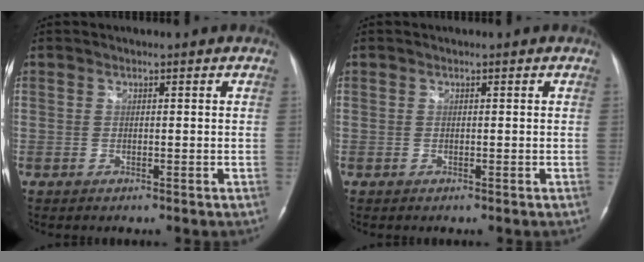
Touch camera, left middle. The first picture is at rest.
{"total": 0.0}